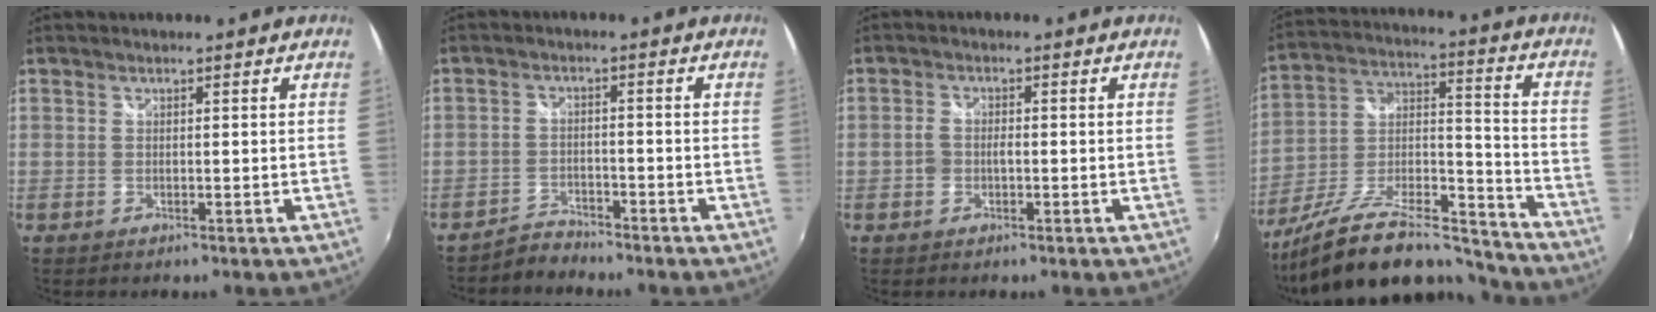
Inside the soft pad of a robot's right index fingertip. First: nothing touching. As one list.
[{"total": 3.6, "force": [-3.6, 0.8, 0.1], "torque": [-0.013, 0.005, -0.067]}, {"total": 2.2, "force": [-0.8, 1.5, 1.4], "torque": [-0.030, 0.002, -0.017]}, {"total": 23.5, "force": [-18.4, 7.9, 12.2], "torque": [-0.227, -0.001, -0.295]}]